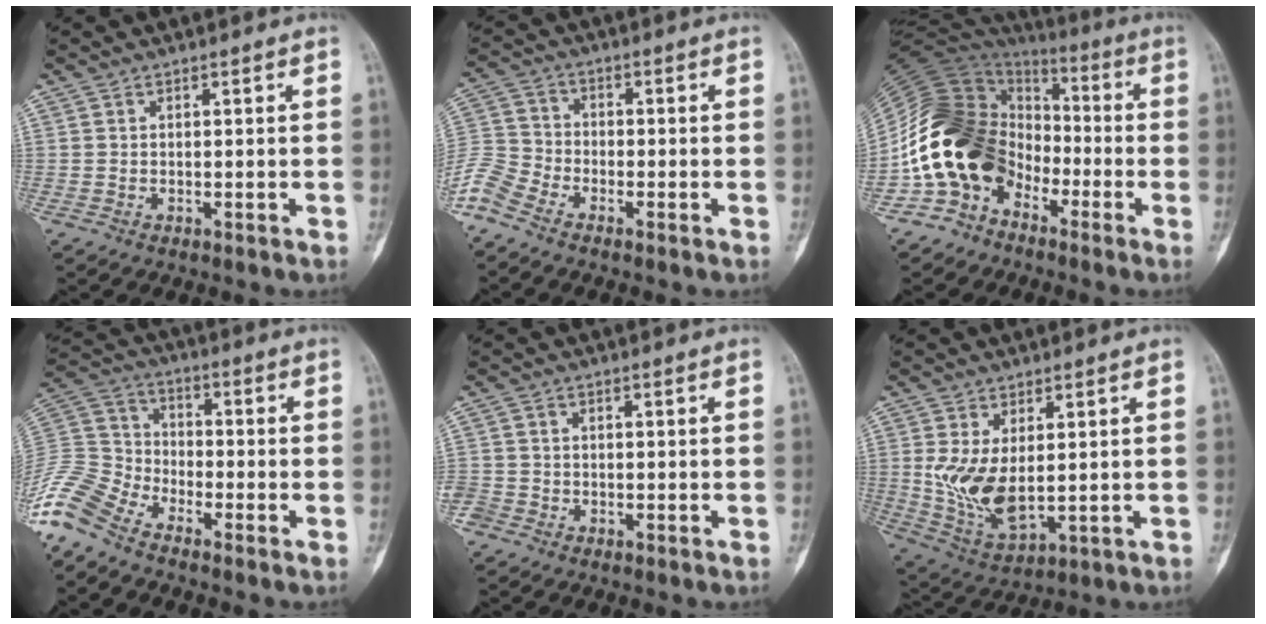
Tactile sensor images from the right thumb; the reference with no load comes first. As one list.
[{"total": 7.2, "force": [-5.4, 3.3, 3.4], "torque": [-0.081, 0.015, -0.124]}, {"total": 17.4, "force": [-6.9, 13.0, 9.4], "torque": [-0.155, 0.072, -0.140]}, {"total": 11.7, "force": [-9.3, 5.3, 4.8], "torque": [-0.107, 0.048, -0.200]}, {"total": 3.3, "force": [-1.8, 2.6, 0.9], "torque": [-0.021, 0.009, -0.038]}, {"total": 10.2, "force": [0.8, 5.4, 8.6], "torque": [-0.162, -0.015, 0.038]}]